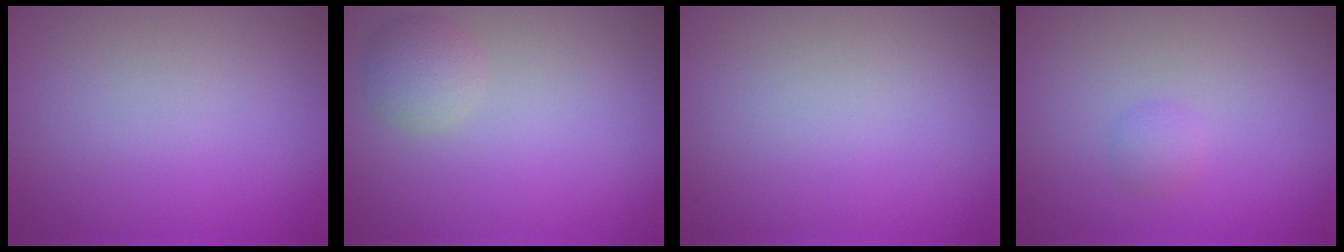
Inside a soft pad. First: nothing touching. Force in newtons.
{"total": 2.1, "press": 2.1, "slide": 0.0}
{"total": 0.0}
{"total": 1.0, "press": 1.0, "slide": 0.0}